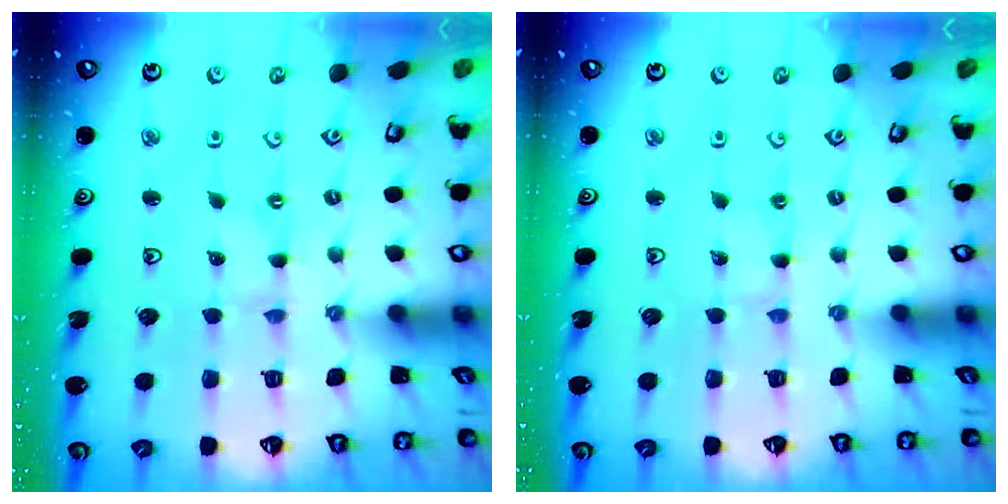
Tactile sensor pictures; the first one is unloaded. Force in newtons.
{"total": 1.3, "press": 1.3, "slide": 0.2}